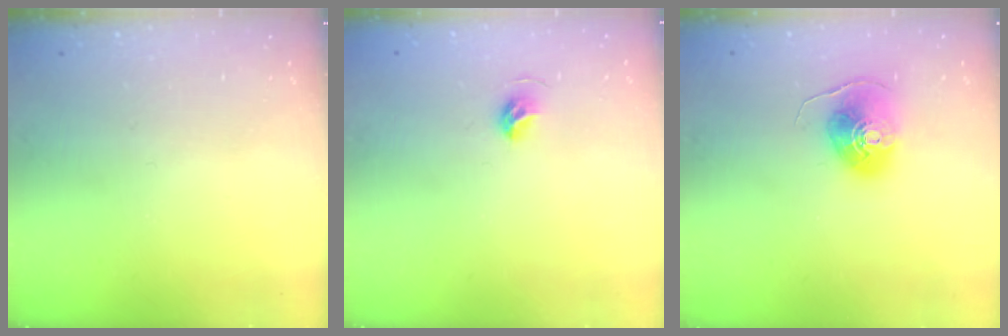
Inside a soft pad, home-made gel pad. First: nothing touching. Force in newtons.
{"total": 5.4, "press": 5.2, "slide": 1.2}
{"total": 8.3, "press": 8.3, "slide": 0.6}